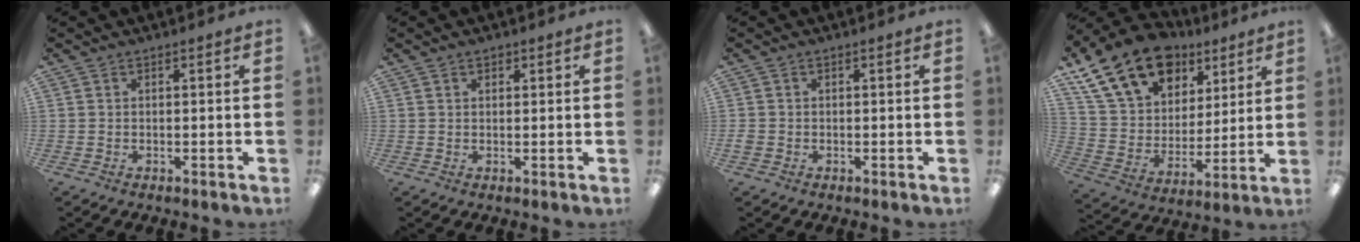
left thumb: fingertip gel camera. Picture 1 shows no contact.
{"total": 1.2, "force": [0.8, 0.8, 0.4], "torque": [-0.008, 0.003, 0.015]}
{"total": 1.2, "force": [-0.4, 1.0, 0.6], "torque": [-0.009, 0.002, -0.007]}
{"total": 19.9, "force": [12.3, 12.8, 8.9], "torque": [-0.160, -0.059, 0.229]}